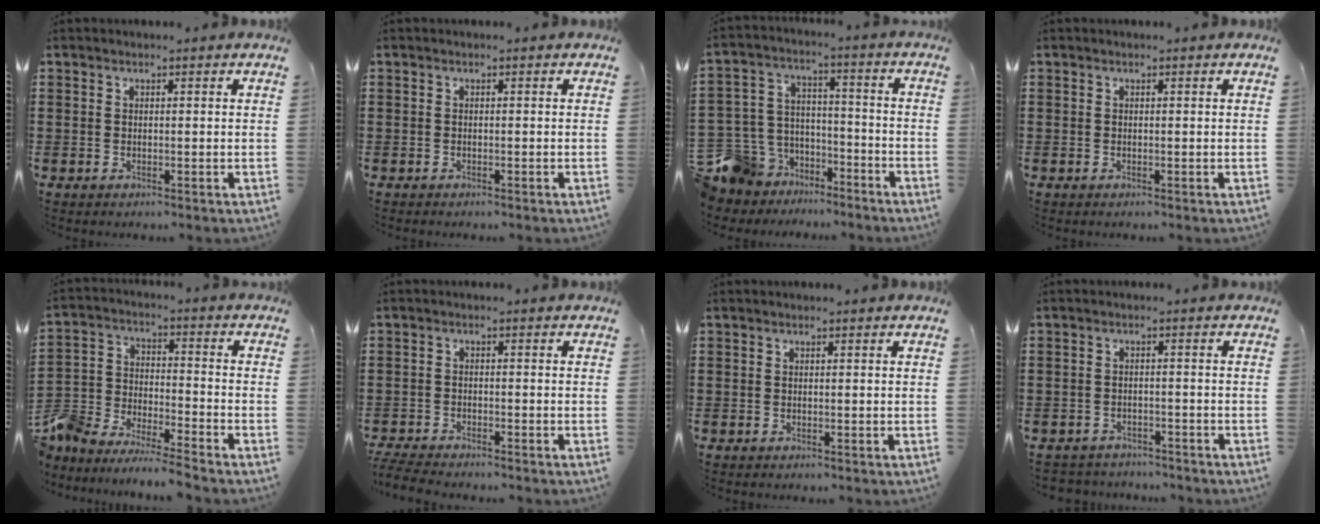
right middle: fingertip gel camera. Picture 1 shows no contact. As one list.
[{"total": 0.0}, {"total": 8.8, "force": [-7.1, 5.2, 0.2], "torque": [-0.059, 0.003, -0.146]}, {"total": 0.0}, {"total": 6.9, "force": [-6.8, 0.9, 0.3], "torque": [-0.022, 0.001, -0.145]}, {"total": 3.1, "force": [-3.0, 0.1, 0.7], "torque": [-0.028, -0.008, -0.066]}, {"total": 0.0}, {"total": 2.2, "force": [-2.1, 0.4, -0.2], "torque": [-0.005, -0.003, -0.048]}]